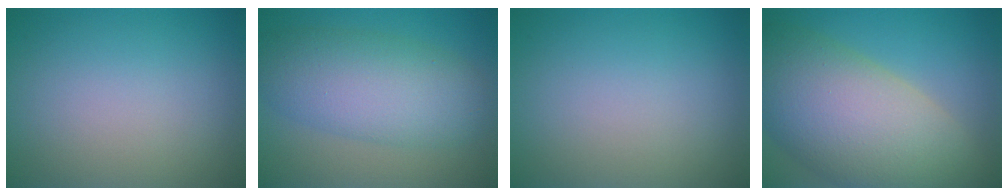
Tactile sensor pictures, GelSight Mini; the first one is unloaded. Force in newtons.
{"total": 7.3, "press": 7.3, "slide": 0.3}
{"total": 0.0}
{"total": 13.2, "press": 13.1, "slide": 1.2}